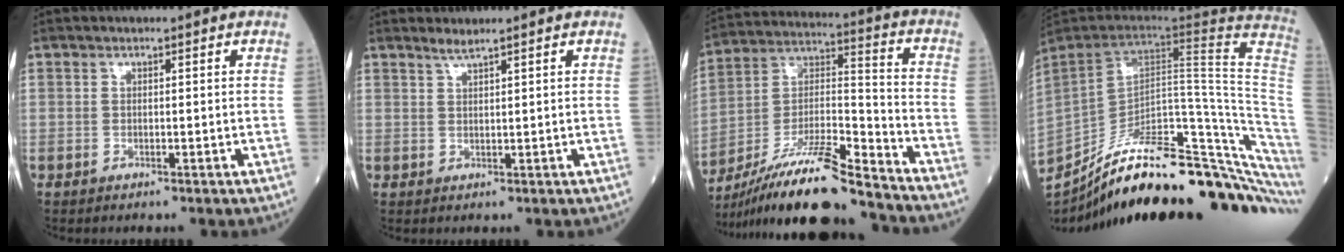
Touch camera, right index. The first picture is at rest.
{"total": 1.5, "force": [1.3, -0.4, 0.5], "torque": [-0.014, -0.002, 0.029]}
{"total": 19.3, "force": [-16.5, 1.2, 9.9], "torque": [-0.201, 0.003, -0.301]}
{"total": 34.6, "force": [-26.8, 5.7, 21.2], "torque": [-0.234, -0.025, -0.375]}